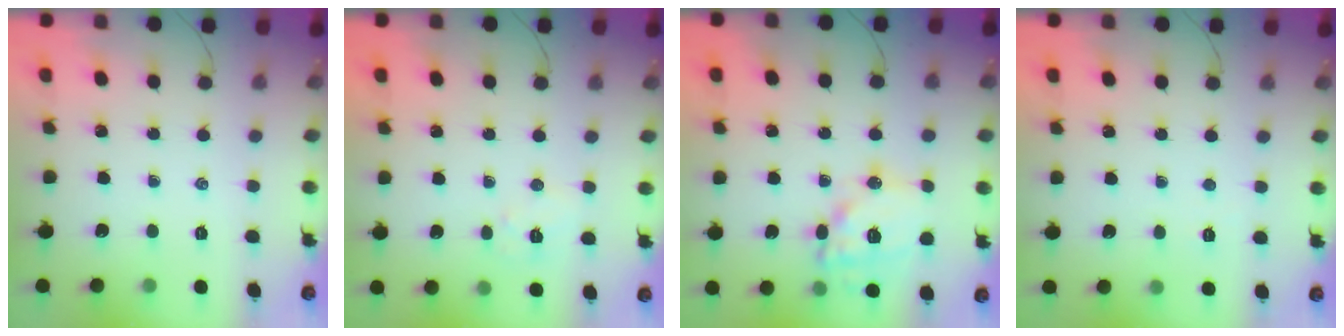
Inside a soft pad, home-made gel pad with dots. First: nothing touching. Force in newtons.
{"total": 5.7, "press": 5.6, "slide": 0.9}
{"total": 15.6, "press": 15.5, "slide": 2.2}
{"total": 1.8, "press": 1.7, "slide": 0.5}